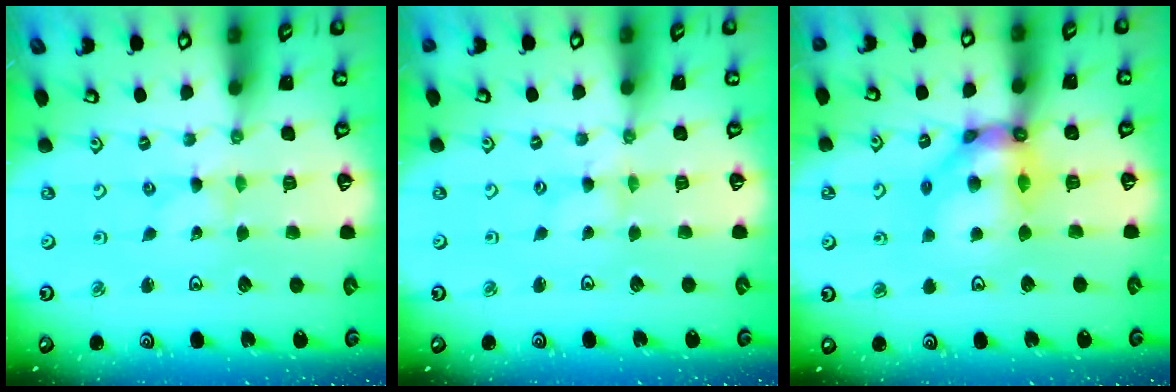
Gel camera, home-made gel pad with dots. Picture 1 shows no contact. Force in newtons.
{"total": 1.1, "press": 1.1, "slide": 0.1}
{"total": 12.3, "press": 12.3, "slide": 1.2}